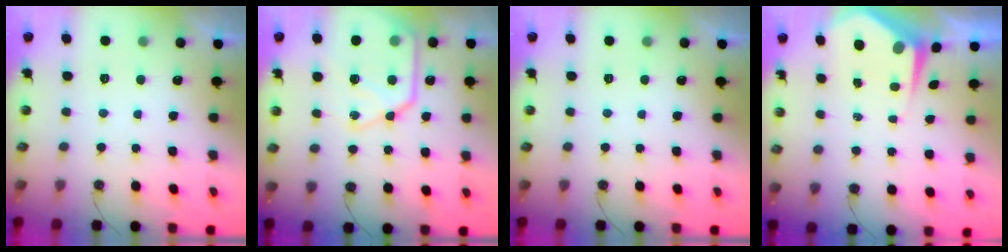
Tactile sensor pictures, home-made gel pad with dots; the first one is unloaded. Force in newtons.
{"total": 17.8, "press": 17.7, "slide": 1.8}
{"total": 0.0}
{"total": 5.1, "press": 5.1, "slide": 0.5}